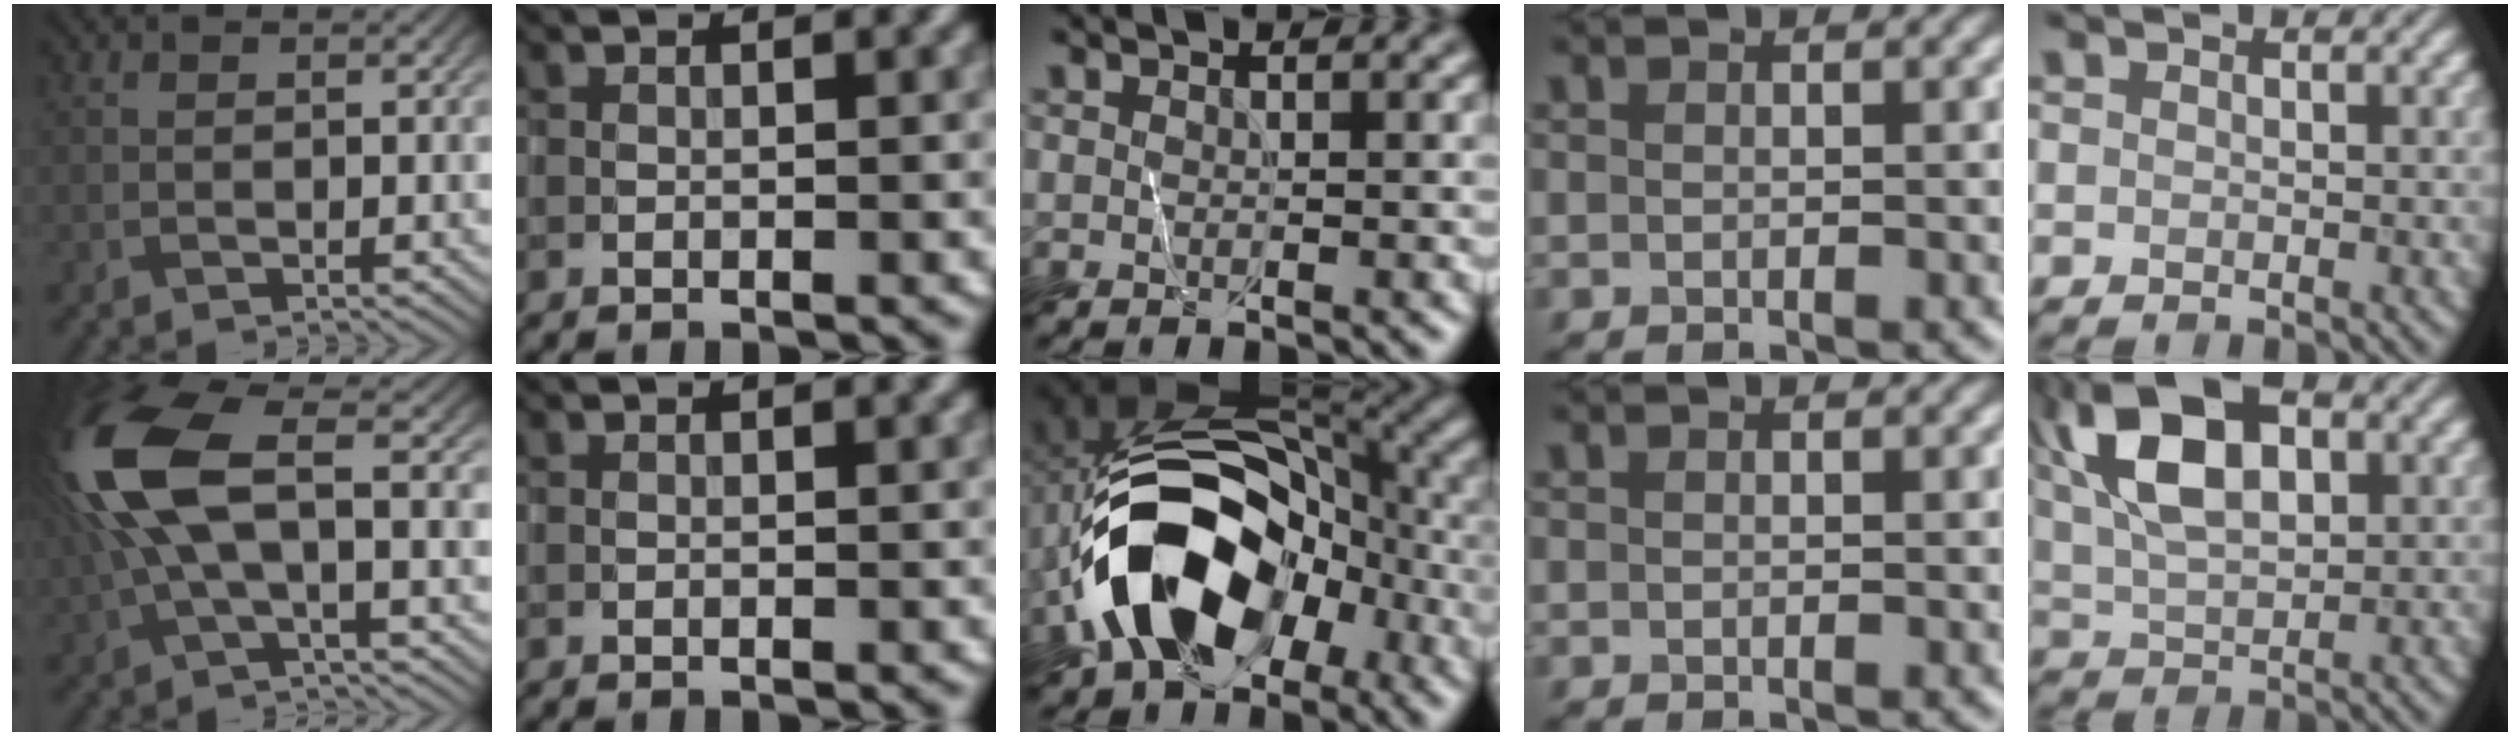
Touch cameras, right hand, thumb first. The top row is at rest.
{"thumb": {"total": 12.3, "force": [1.3, 4.7, 11.3], "torque": [-0.283, 0.011, 0.023]}, "middle": {"total": 12.8, "force": [-5.6, 7.9, 8.3], "torque": [-0.131, -0.011, -0.099]}, "little": {"total": 11.1, "force": [4.1, 5.8, 8.5], "torque": [-0.169, 0.026, 0.065]}}